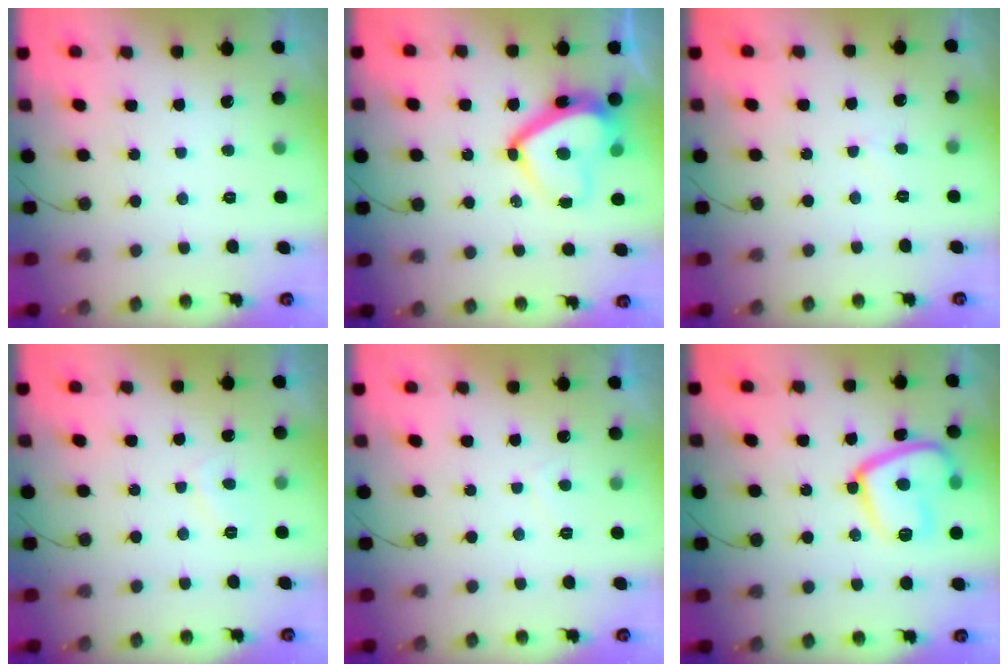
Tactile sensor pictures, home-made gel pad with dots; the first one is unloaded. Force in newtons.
{"total": 13.9, "press": 13.7, "slide": 1.9}
{"total": 3.0, "press": 3.0, "slide": 0.3}
{"total": 1.7, "press": 1.6, "slide": 0.6}
{"total": 0.7, "press": 0.5, "slide": 0.5}
{"total": 14.6, "press": 14.6, "slide": 1.0}